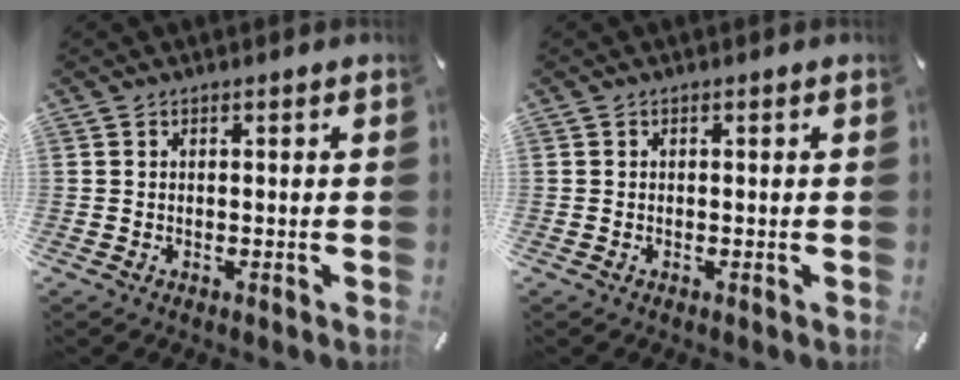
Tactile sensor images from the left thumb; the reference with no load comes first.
{"total": 0.0}